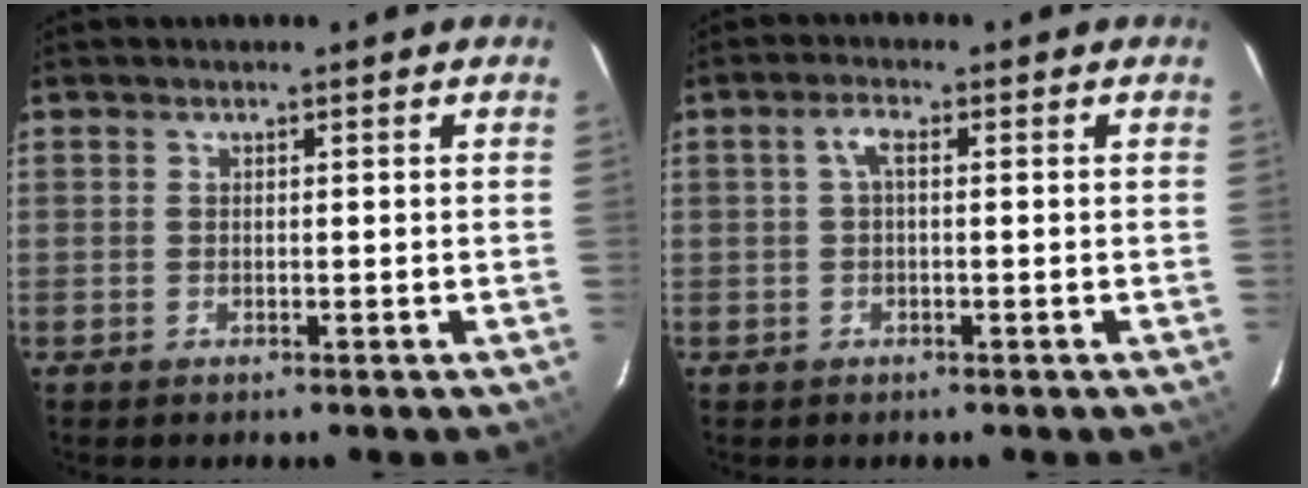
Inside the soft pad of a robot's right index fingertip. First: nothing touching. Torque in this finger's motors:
{"motor_torque": [0.36, -0.06, 0.19, 0.05]}